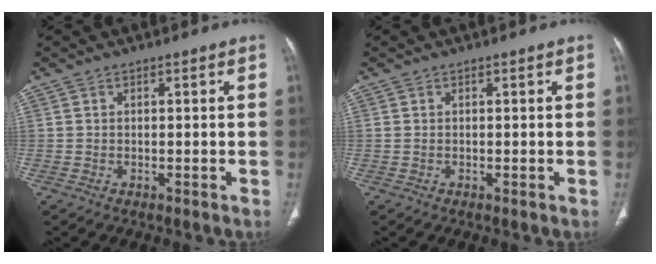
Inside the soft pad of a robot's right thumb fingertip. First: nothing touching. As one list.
[{"total": 0.0}]